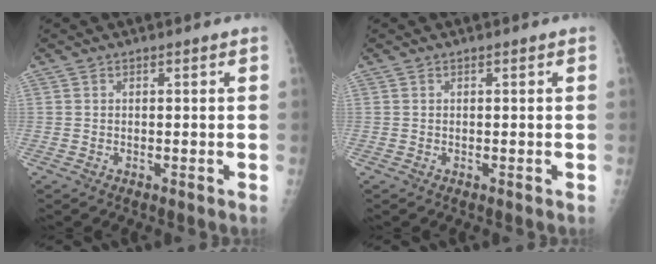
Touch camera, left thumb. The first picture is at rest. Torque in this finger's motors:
{"motor_torque": [0.00, 0.00, 0.00, 0.00, 0.00]}